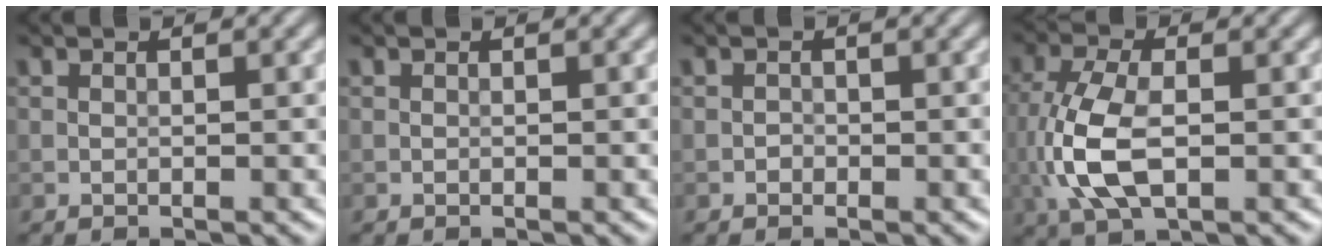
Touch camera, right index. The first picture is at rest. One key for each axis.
{"total": 0.0}
{"total": 0.6, "fx": -0.3, "fy": 0.5, "fz": 0.1, "tx": 0.004, "ty": -0.002, "tz": -0.005}
{"total": 6.5, "fx": -0.8, "fy": 3.3, "fz": 5.5, "tx": -0.136, "ty": -0.001, "tz": -0.014}